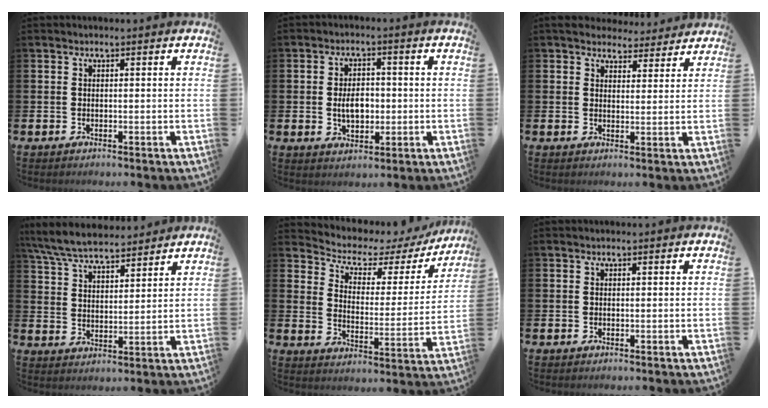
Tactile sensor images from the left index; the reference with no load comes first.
{"total": 4.3, "force": [-0.3, 2.8, 3.2], "torque": [-0.048, 0.003, -0.012]}
{"total": 4.8, "force": [4.4, 1.8, 0.4], "torque": [-0.016, -0.025, 0.079]}
{"total": 7.4, "force": [7.1, 1.4, 1.8], "torque": [-0.066, -0.029, 0.131]}
{"total": 4.7, "force": [3.9, 2.2, 1.6], "torque": [-0.063, -0.031, 0.058]}
{"total": 0.0}